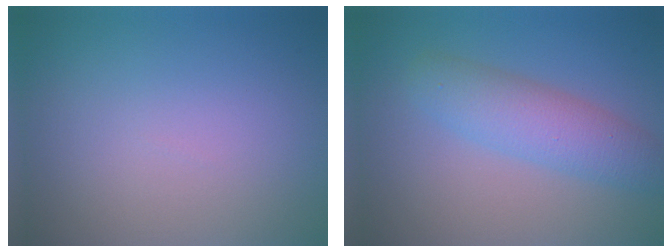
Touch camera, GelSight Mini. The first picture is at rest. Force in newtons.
{"total": 4.3, "press": 4.3, "slide": 0.1}